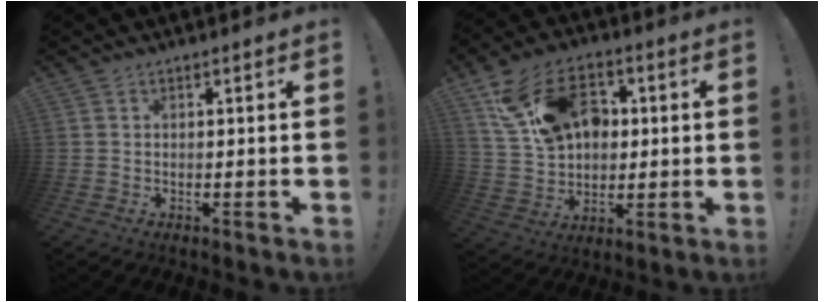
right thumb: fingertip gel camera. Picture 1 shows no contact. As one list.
[{"total": 18.8, "force": [6.4, 13.8, 11.1], "torque": [-0.176, -0.008, 0.125]}]